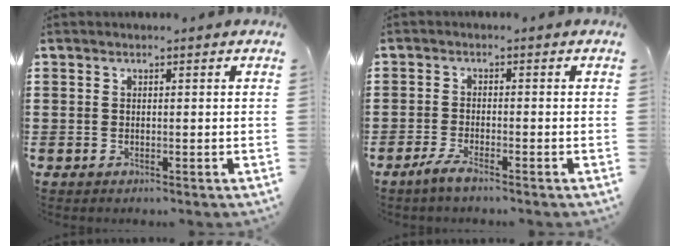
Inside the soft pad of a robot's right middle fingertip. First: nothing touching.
{"total": 2.3, "force": [-1.7, 0.1, 1.6], "torque": [-0.041, -0.005, -0.036]}